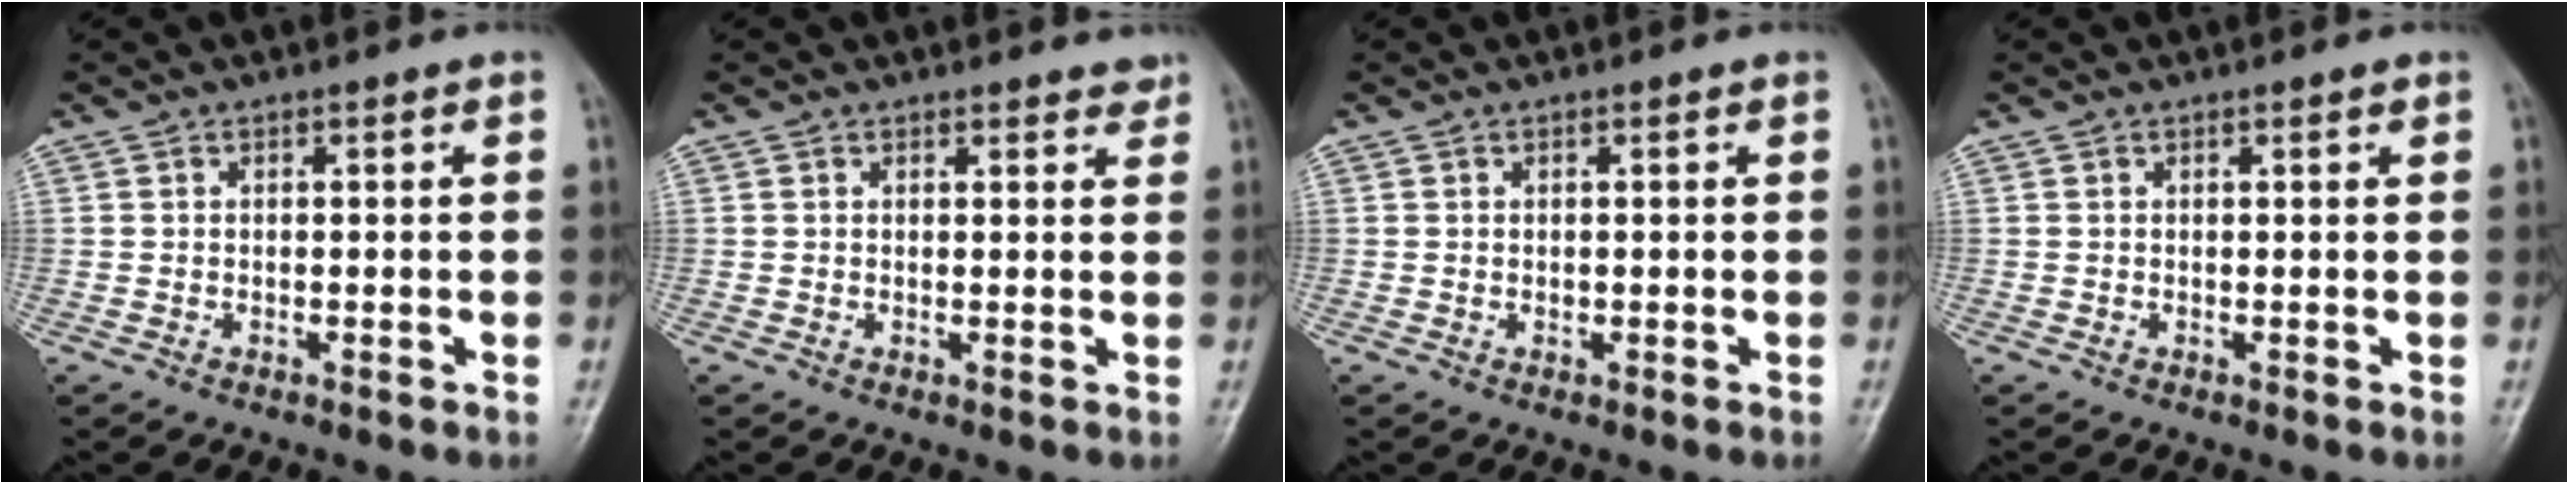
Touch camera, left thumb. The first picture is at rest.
{"total": 2.4, "force": [2.2, 0.8, 0.6], "torque": [0.004, -0.012, 0.019]}
{"total": 0.6, "force": [0.3, 0.3, 0.4], "torque": [-0.005, -0.001, 0.005]}
{"total": 0.8, "force": [0.6, 0.1, 0.5], "torque": [-0.006, -0.003, 0.007]}